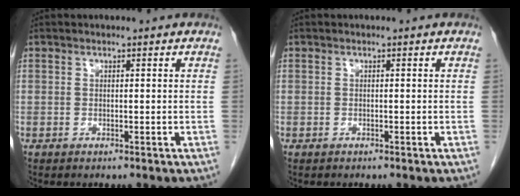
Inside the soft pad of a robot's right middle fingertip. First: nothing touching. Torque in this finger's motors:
{"motor_torque": [0.31, -0.10, 0.08, 0.01]}